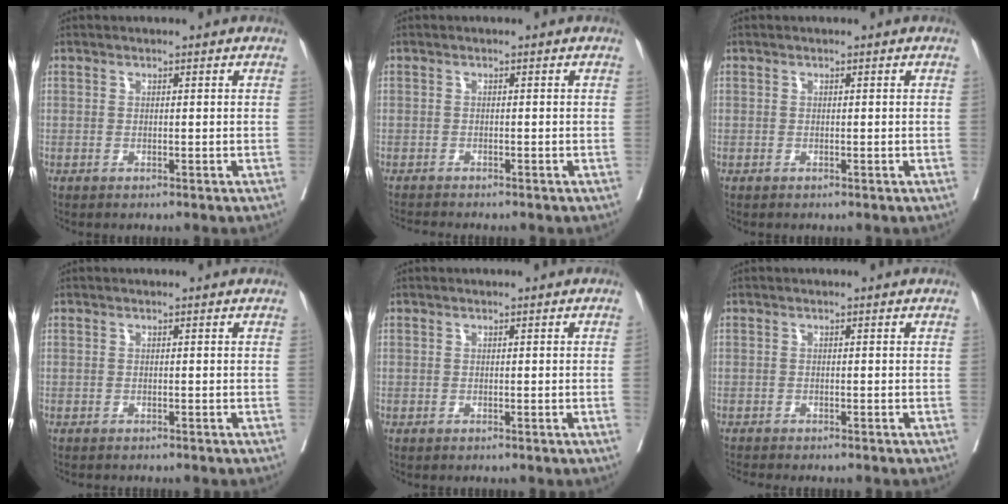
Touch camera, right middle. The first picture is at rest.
{"total": 2.5, "force": [-2.5, -0.2, 0.5], "torque": [-0.006, -0.010, -0.042]}
{"total": 0.0}
{"total": 1.4, "force": [-1.3, 0.4, 0.4], "torque": [-0.010, -0.004, -0.018]}
{"total": 0.6, "force": [0.0, -0.3, 0.5], "torque": [0.000, 0.002, 0.002]}
{"total": 3.5, "force": [-3.3, 0.2, 1.2], "torque": [-0.014, -0.009, -0.051]}